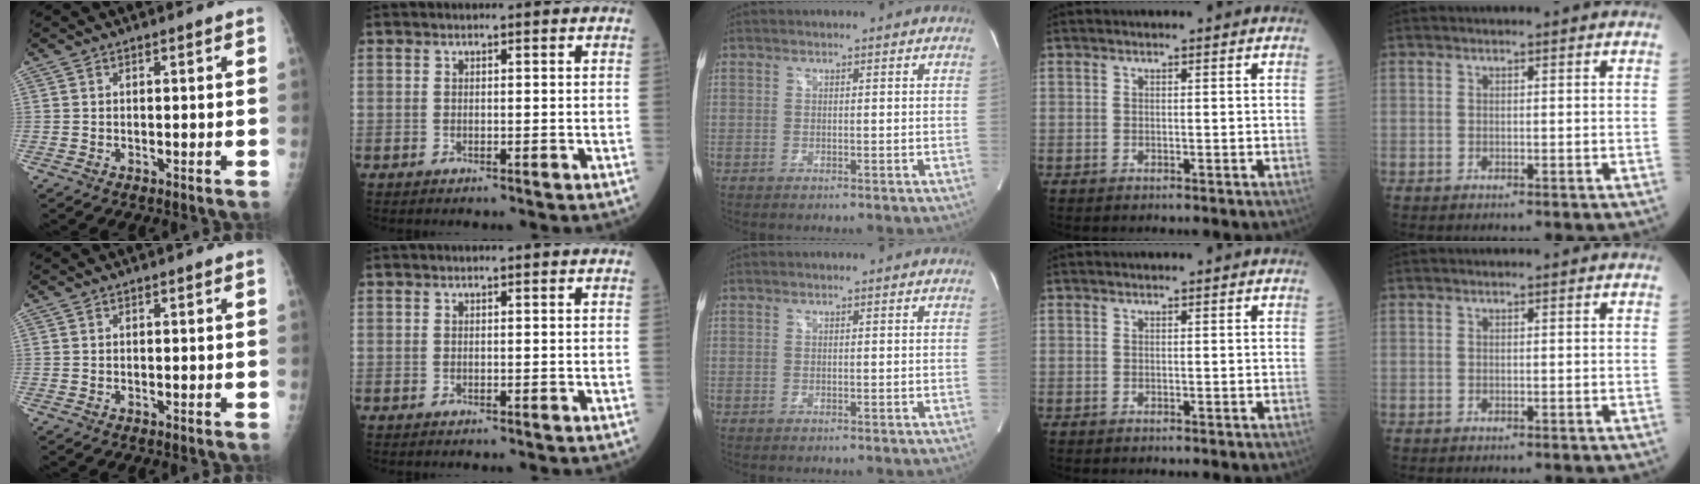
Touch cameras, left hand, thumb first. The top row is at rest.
{}